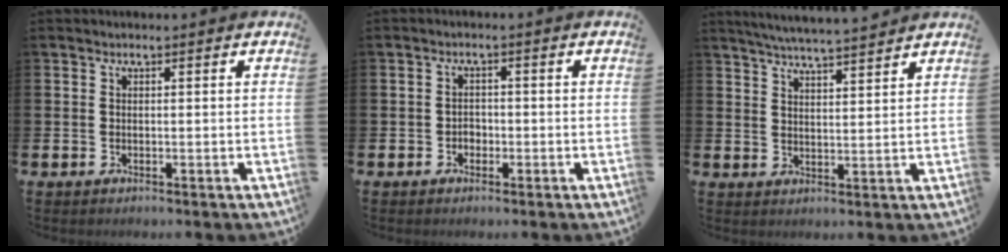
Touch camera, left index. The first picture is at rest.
{"total": 1.6, "force": [-0.7, 1.3, 0.5], "torque": [-0.009, 0.002, -0.017]}
{"total": 5.5, "force": [5.3, -0.3, 1.1], "torque": [-0.042, -0.025, 0.096]}